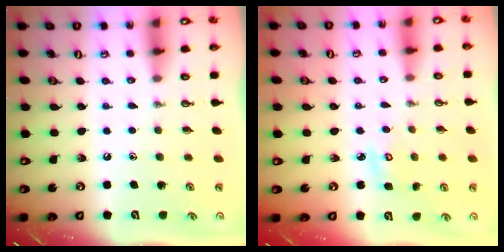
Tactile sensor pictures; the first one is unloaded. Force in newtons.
{"total": 3.1, "press": 3.1, "slide": 0.2}